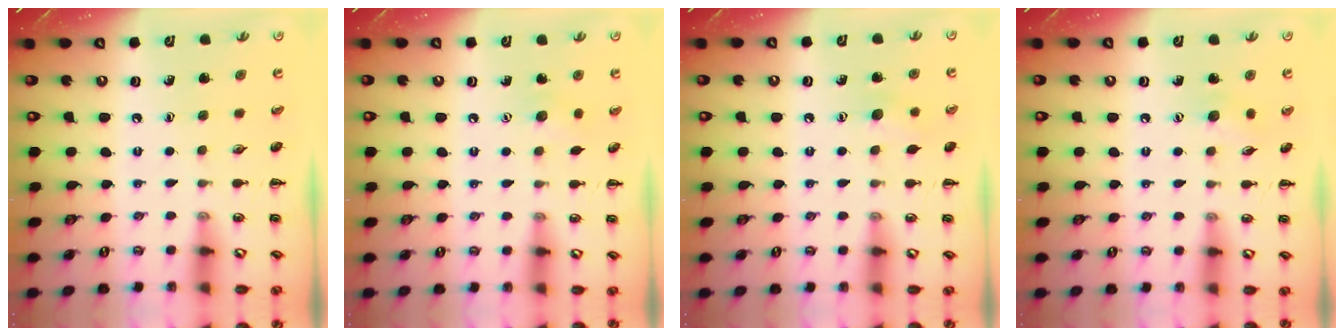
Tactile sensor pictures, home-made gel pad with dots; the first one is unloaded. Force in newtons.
{"total": 3.9, "press": 3.8, "slide": 0.9}
{"total": 5.7, "press": 5.6, "slide": 1.1}
{"total": 4.7, "press": 4.5, "slide": 1.2}